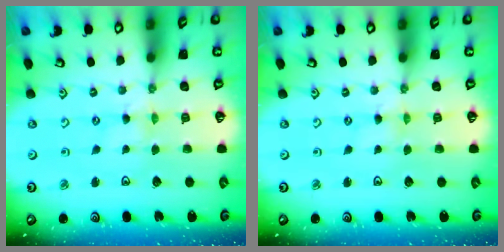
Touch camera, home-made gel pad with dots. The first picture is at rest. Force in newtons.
{"total": 0.0}